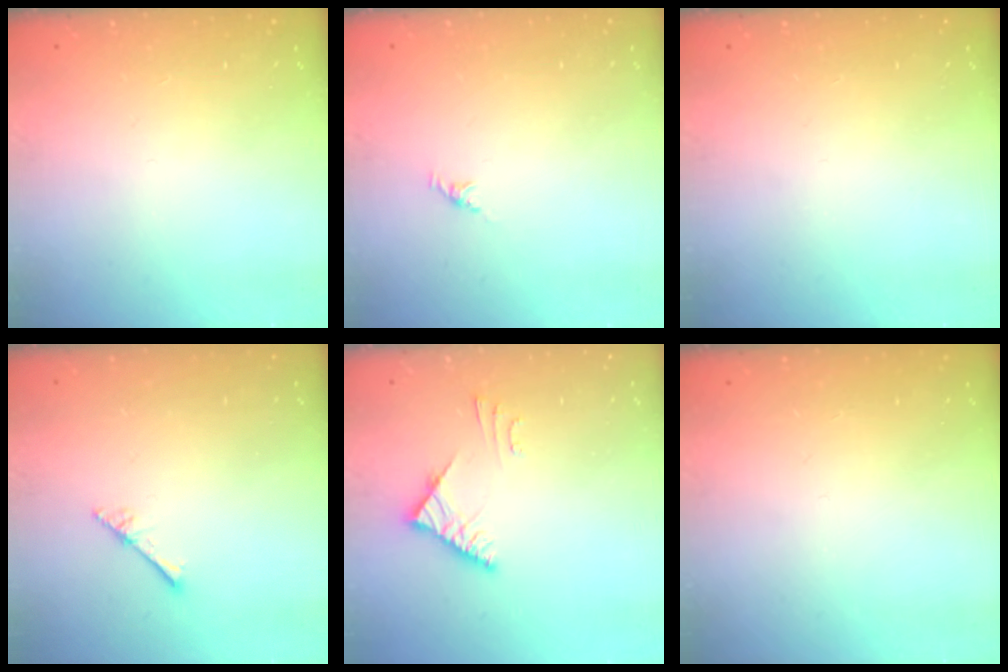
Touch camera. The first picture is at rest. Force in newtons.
{"total": 2.1, "press": 2.0, "slide": 0.7}
{"total": 0.0}
{"total": 2.3, "press": 2.3, "slide": 0.2}
{"total": 4.4, "press": 4.3, "slide": 0.8}
{"total": 0.0}